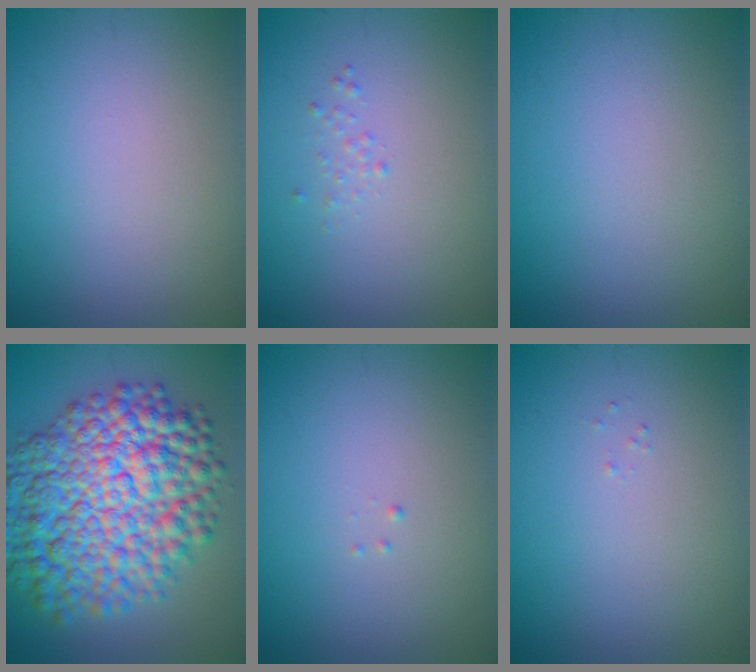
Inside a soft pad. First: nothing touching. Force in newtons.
{"total": 0.5, "press": 0.5, "slide": 0.0}
{"total": 0.0}
{"total": 13.0, "press": 13.0, "slide": 0.3}
{"total": 0.0}
{"total": 0.0}